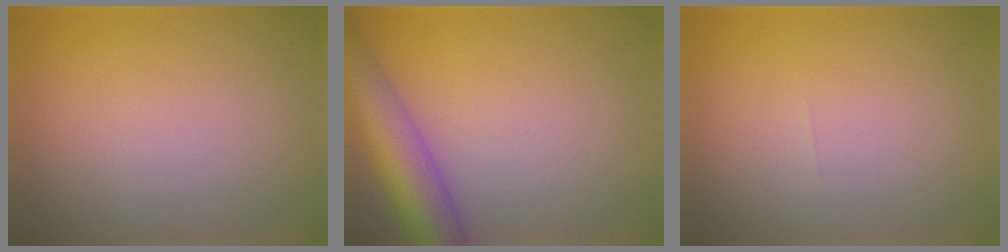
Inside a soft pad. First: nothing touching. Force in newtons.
{"total": 7.6, "press": 7.6, "slide": 0.4}
{"total": 0.0}